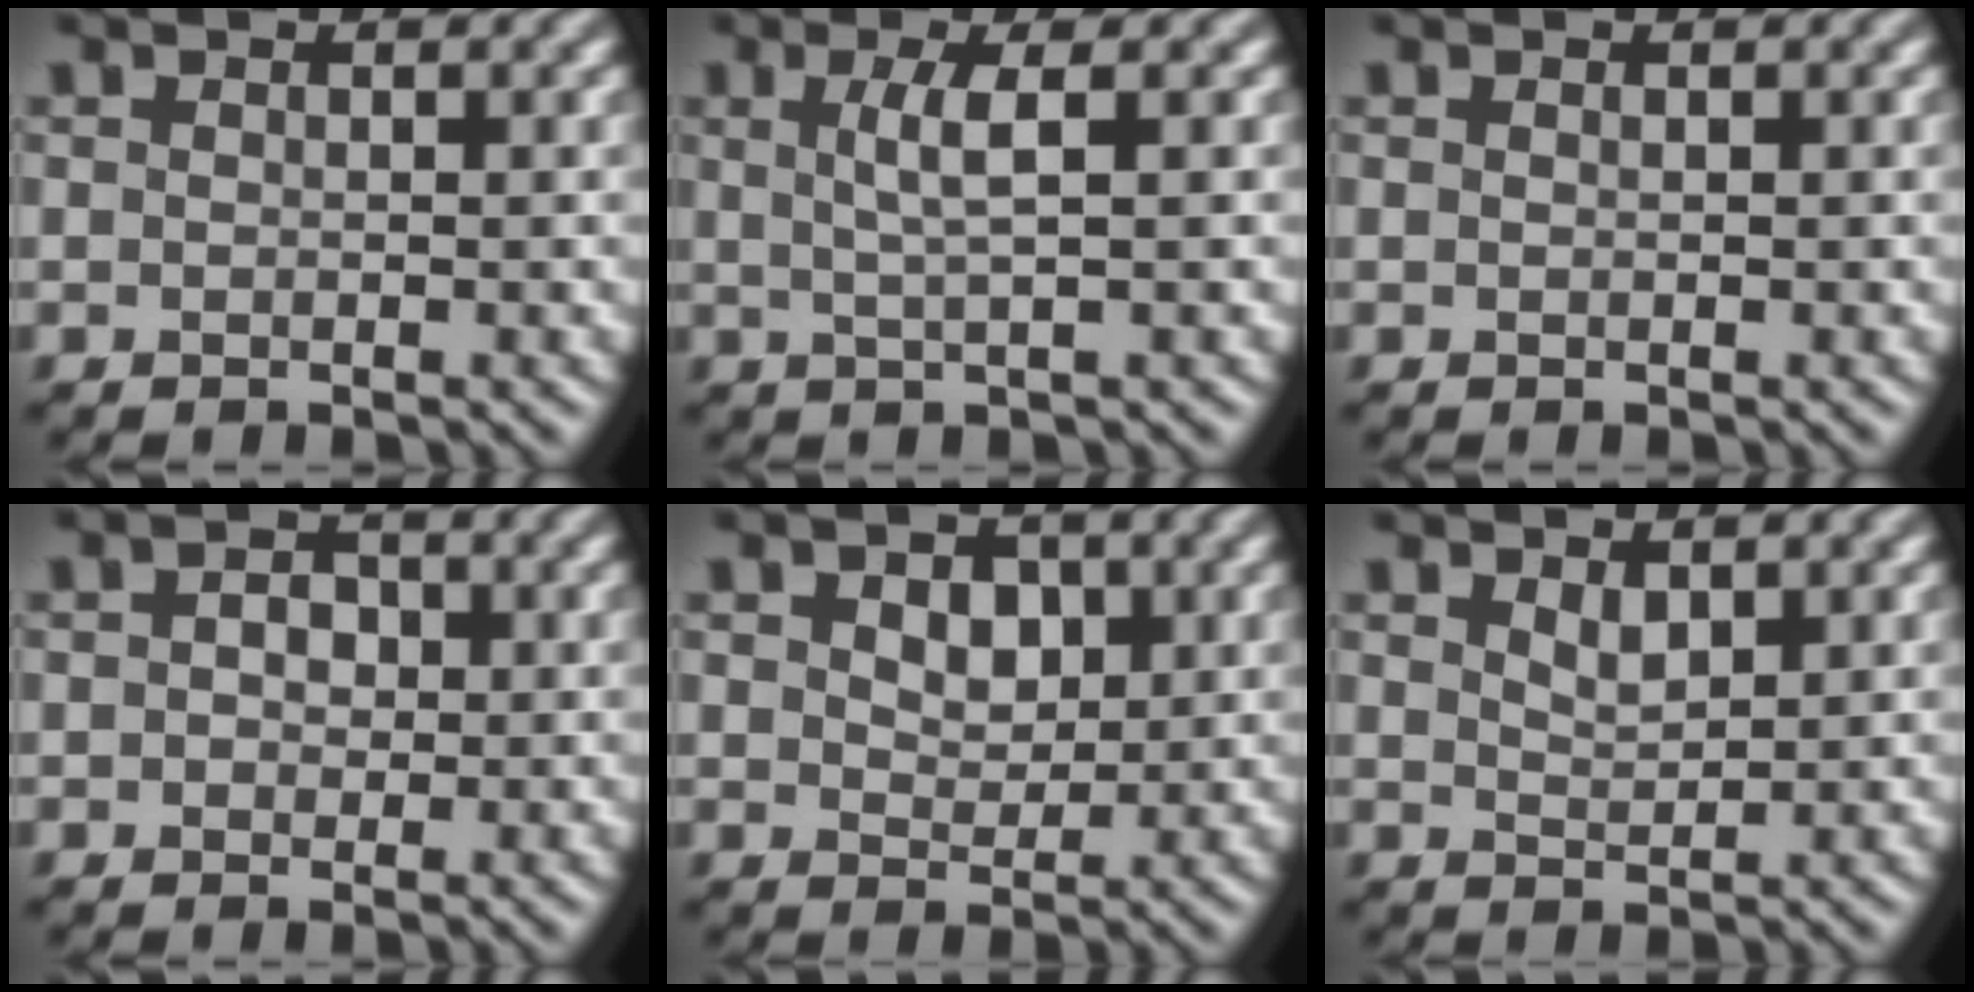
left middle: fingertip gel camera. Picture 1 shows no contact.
{"total": 2.8, "force": [0.6, 0.6, 2.6], "torque": [-0.047, 0.000, 0.009]}
{"total": 0.0}
{"total": 2.2, "force": [0.4, 1.7, 1.4], "torque": [-0.014, 0.007, -0.010]}
{"total": 3.2, "force": [1.1, 2.2, 2.1], "torque": [-0.032, 0.006, 0.008]}
{"total": 1.4, "force": [1.0, 0.6, 0.9], "torque": [-0.018, -0.002, 0.022]}